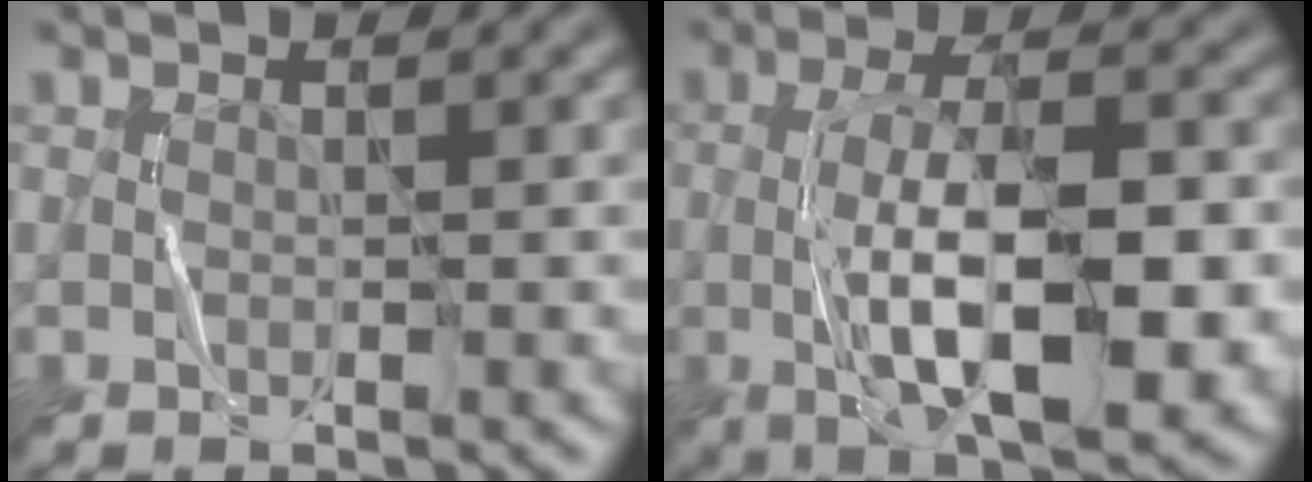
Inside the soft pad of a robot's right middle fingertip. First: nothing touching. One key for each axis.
{"total": 10.4, "fx": -1.9, "fy": 3.6, "fz": 9.6, "tx": -0.160, "ty": -0.002, "tz": -0.030}